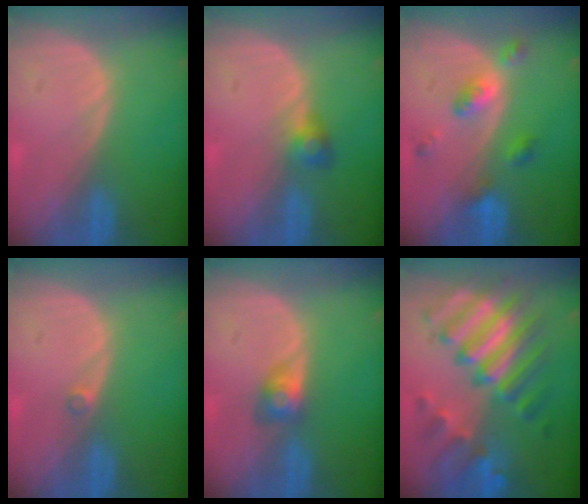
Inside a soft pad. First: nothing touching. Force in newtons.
{"total": 2.5, "press": 2.5, "slide": 0.5}
{"total": 5.3, "press": 4.7, "slide": 2.4}
{"total": 1.0, "press": 0.8, "slide": 0.5}
{"total": 3.1, "press": 2.7, "slide": 1.4}
{"total": 11.3, "press": 11.2, "slide": 1.2}